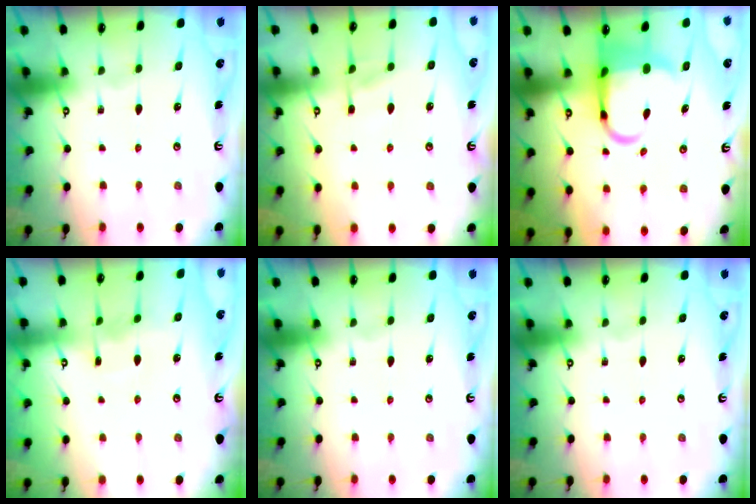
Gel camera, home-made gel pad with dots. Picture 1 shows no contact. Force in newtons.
{"total": 3.5, "press": 3.5, "slide": 0.7}
{"total": 8.6, "press": 8.4, "slide": 1.7}
{"total": 2.9, "press": 2.9, "slide": 0.2}
{"total": 0.0}
{"total": 0.0}